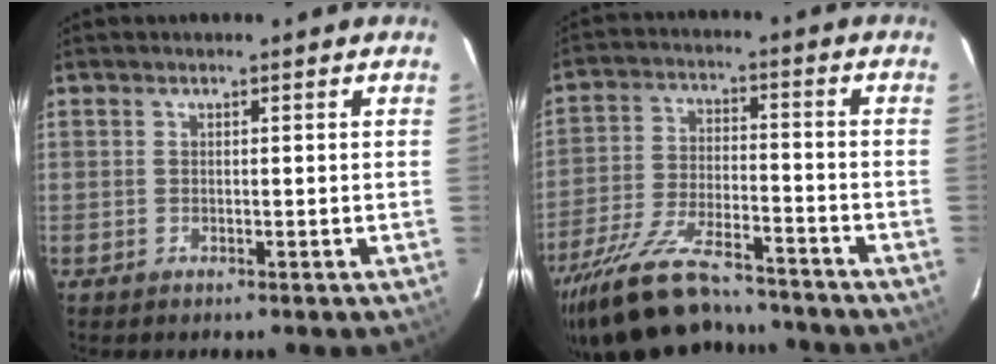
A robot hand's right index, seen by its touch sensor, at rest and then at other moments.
{"total": 21.7, "force": [-18.5, 5.9, 9.7], "torque": [-0.208, -0.036, -0.300]}